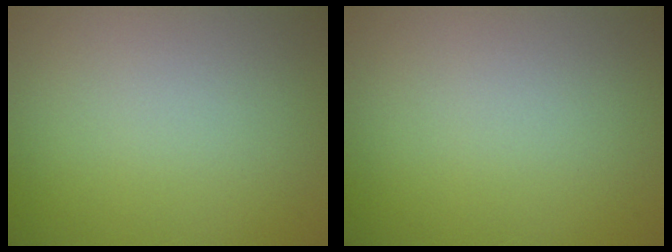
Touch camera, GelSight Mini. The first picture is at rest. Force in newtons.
{"total": 0.0}